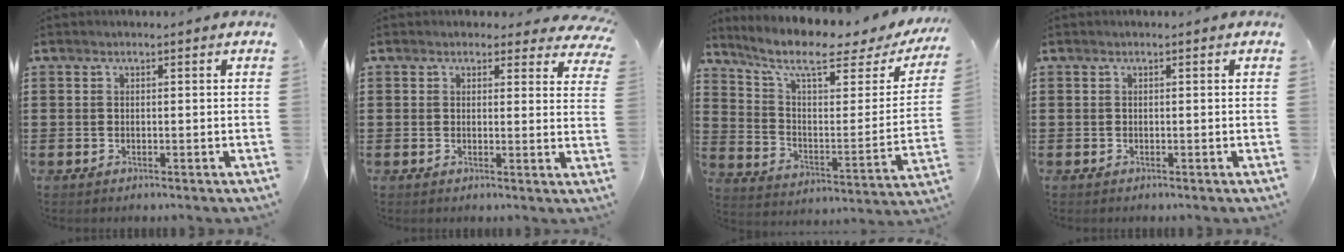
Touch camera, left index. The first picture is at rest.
{"total": 2.5, "force": [2.1, 1.1, 0.7], "torque": [-0.007, -0.006, 0.034]}
{"total": 10.3, "force": [7.3, 2.6, 6.9], "torque": [-0.147, -0.042, 0.118]}
{"total": 0.0}